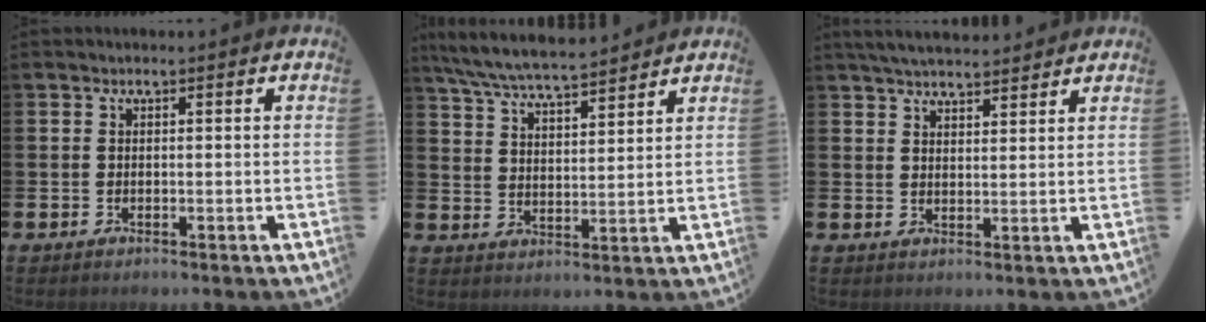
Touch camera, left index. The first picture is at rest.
{"total": 7.0, "force": [6.7, 0.7, 2.0], "torque": [-0.064, -0.031, 0.120]}
{"total": 4.3, "force": [4.2, 0.7, 0.6], "torque": [-0.018, -0.017, 0.077]}